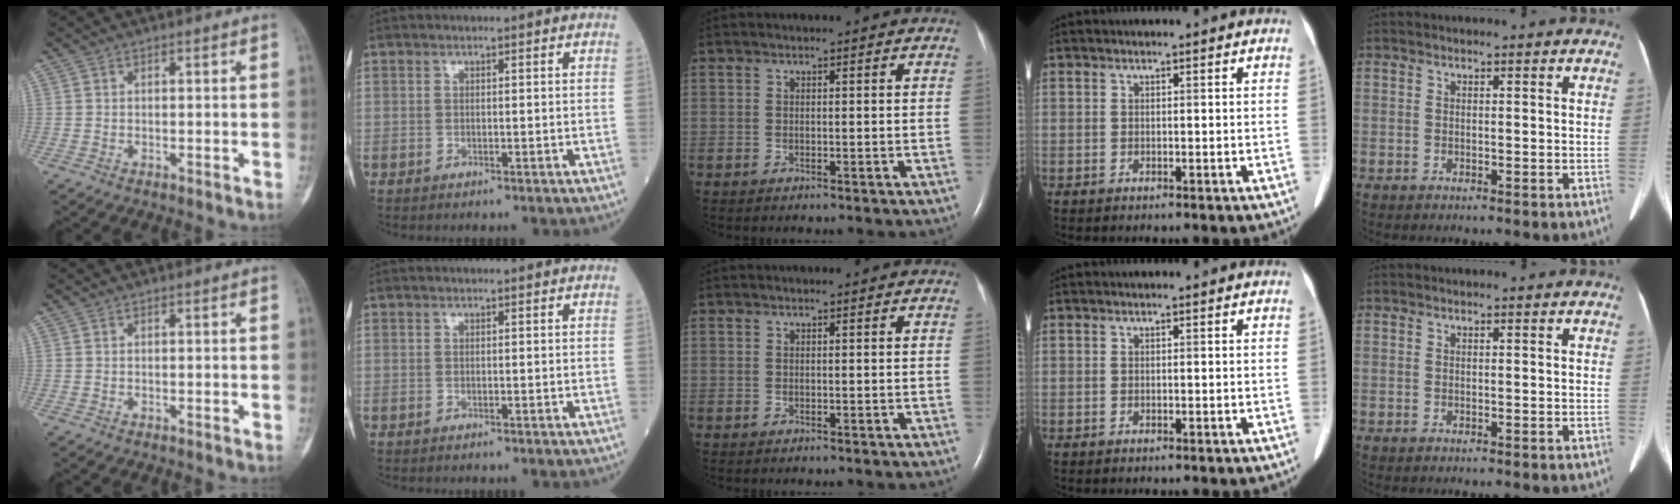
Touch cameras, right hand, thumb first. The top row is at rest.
{}